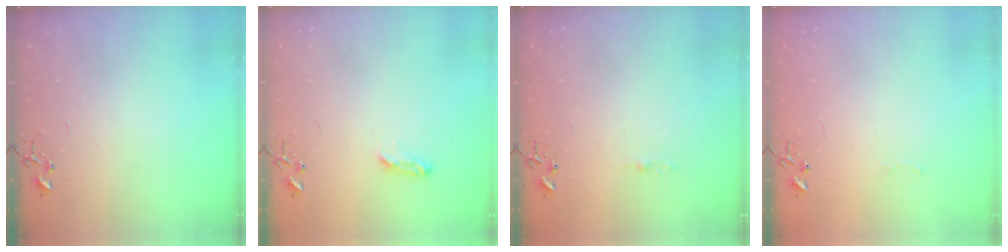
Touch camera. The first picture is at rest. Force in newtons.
{"total": 5.3, "press": 5.2, "slide": 0.6}
{"total": 2.5, "press": 2.5, "slide": 0.3}
{"total": 2.5, "press": 2.5, "slide": 0.4}